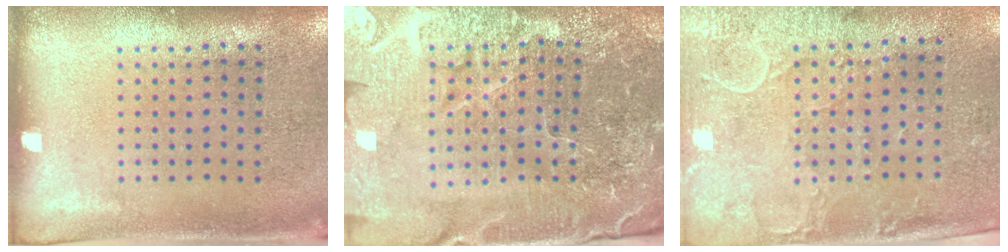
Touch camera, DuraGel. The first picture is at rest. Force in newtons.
{"total": 6.5, "press": 5.8, "slide": 3.0}
{"total": 2.9, "press": 2.4, "slide": 1.7}